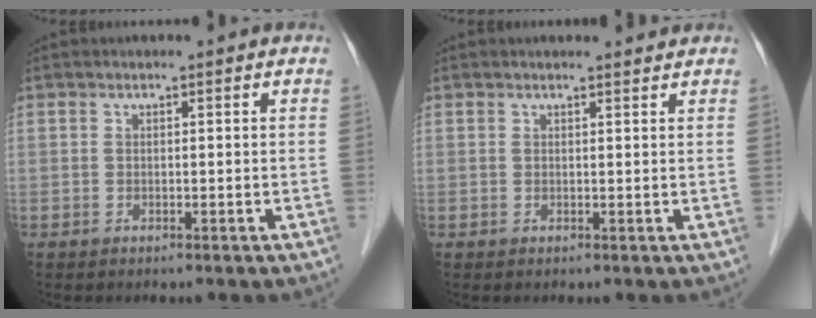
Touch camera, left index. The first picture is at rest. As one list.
[{"total": 1.7, "force": [1.7, 0.1, 0.2], "torque": [-0.009, 0.000, 0.021]}]